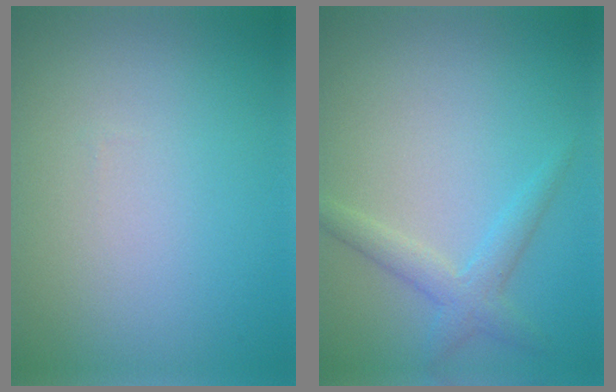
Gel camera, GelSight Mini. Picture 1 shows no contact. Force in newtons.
{"total": 2.4, "press": 2.4, "slide": 0.2}